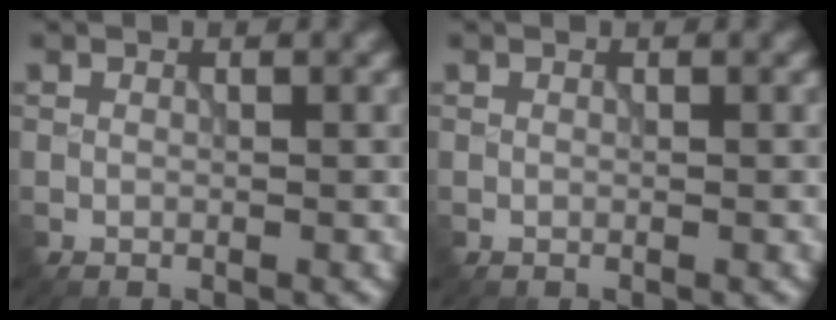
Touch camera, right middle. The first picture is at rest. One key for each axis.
{"total": 0.0}